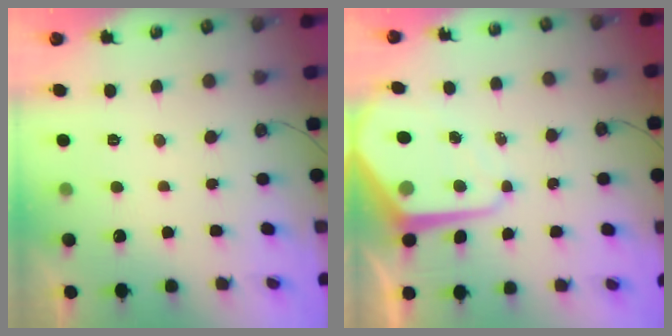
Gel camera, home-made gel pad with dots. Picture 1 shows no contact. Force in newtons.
{"total": 9.3, "press": 9.3, "slide": 0.8}